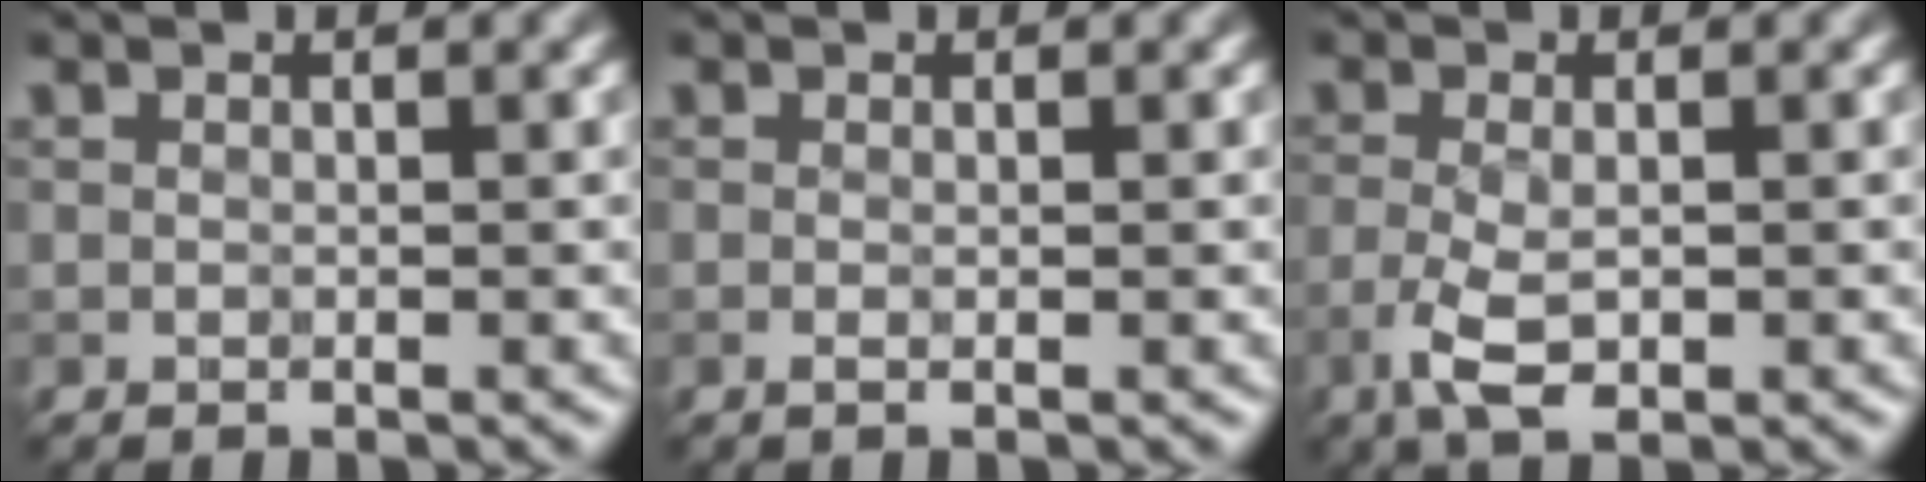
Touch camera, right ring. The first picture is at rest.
{"total": 0.7, "force": [-0.2, 0.1, 0.6], "torque": [-0.006, 0.001, -0.006]}
{"total": 3.1, "force": [-1.6, 1.0, 2.5], "torque": [-0.058, -0.008, -0.029]}